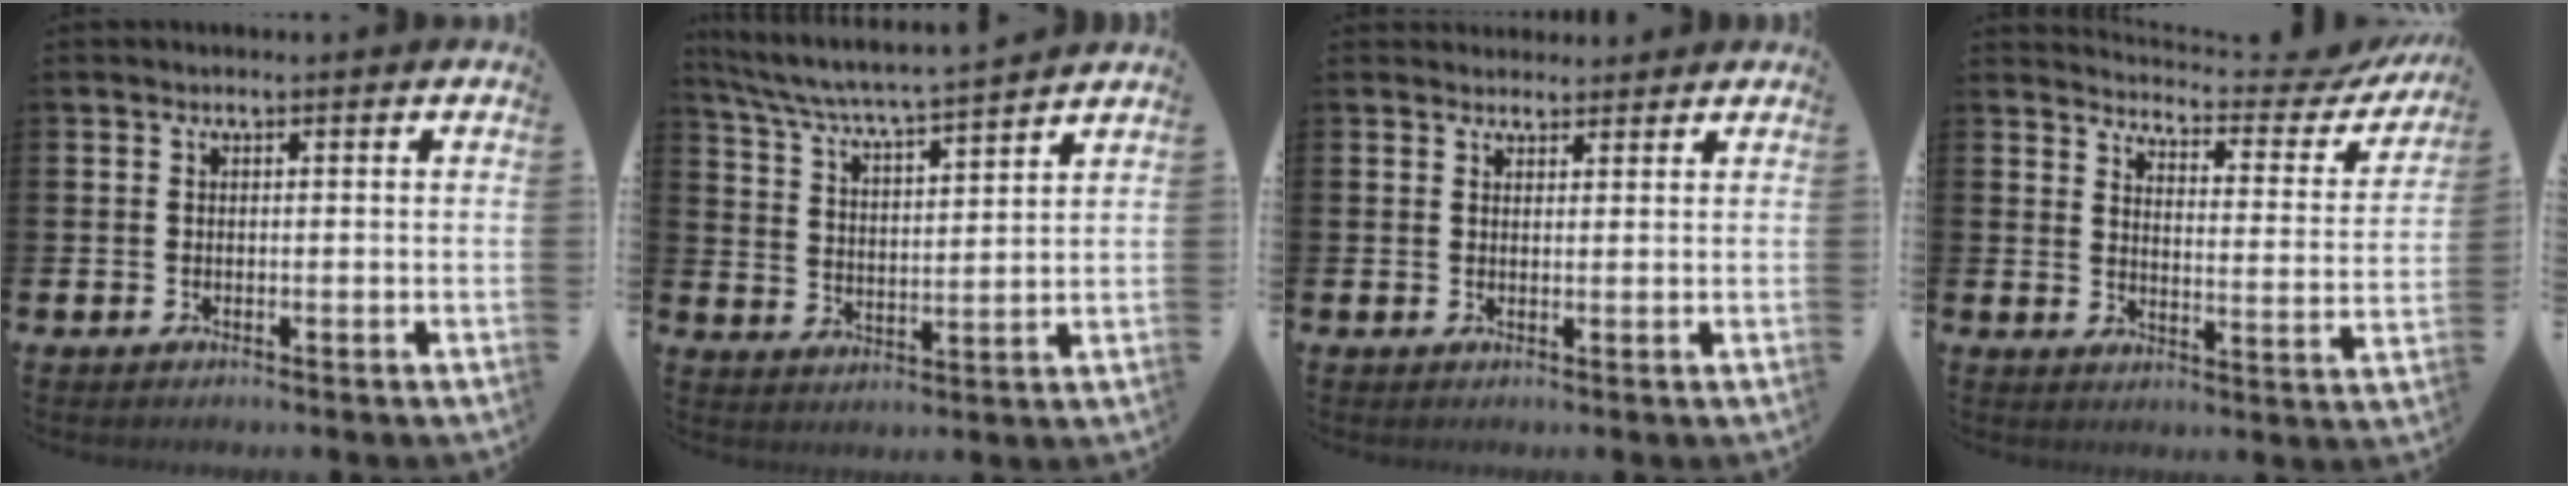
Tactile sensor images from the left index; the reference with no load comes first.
{"total": 5.6, "force": [5.3, -0.1, 1.8], "torque": [-0.063, -0.046, 0.087]}
{"total": 2.4, "force": [2.3, 0.8, -0.1], "torque": [0.006, -0.009, 0.040]}
{"total": 4.8, "force": [4.5, 0.6, 1.6], "torque": [-0.042, -0.040, 0.067]}